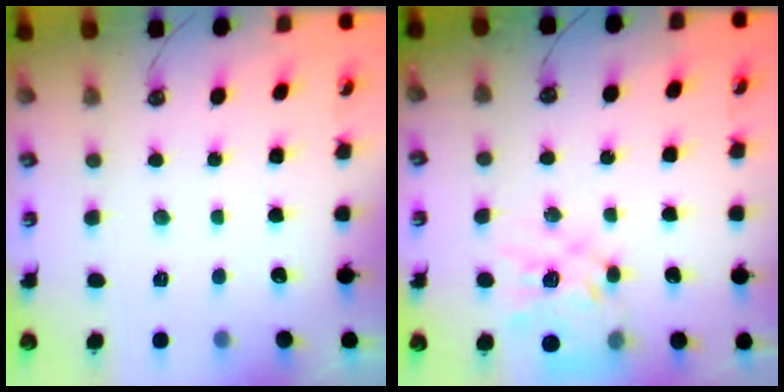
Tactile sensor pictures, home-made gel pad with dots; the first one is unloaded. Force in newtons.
{"total": 15.3, "press": 15.2, "slide": 1.4}